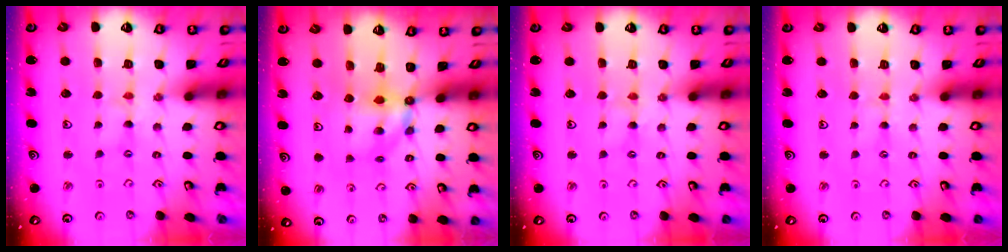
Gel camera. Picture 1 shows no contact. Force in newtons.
{"total": 5.6, "press": 5.6, "slide": 0.4}
{"total": 1.4, "press": 1.4, "slide": 0.4}
{"total": 0.0}